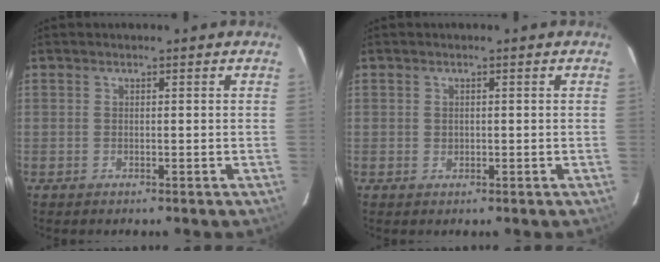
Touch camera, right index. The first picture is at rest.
{"total": 0.9, "force": [-0.1, 0.8, 0.2], "torque": [0.000, -0.001, 0.000]}